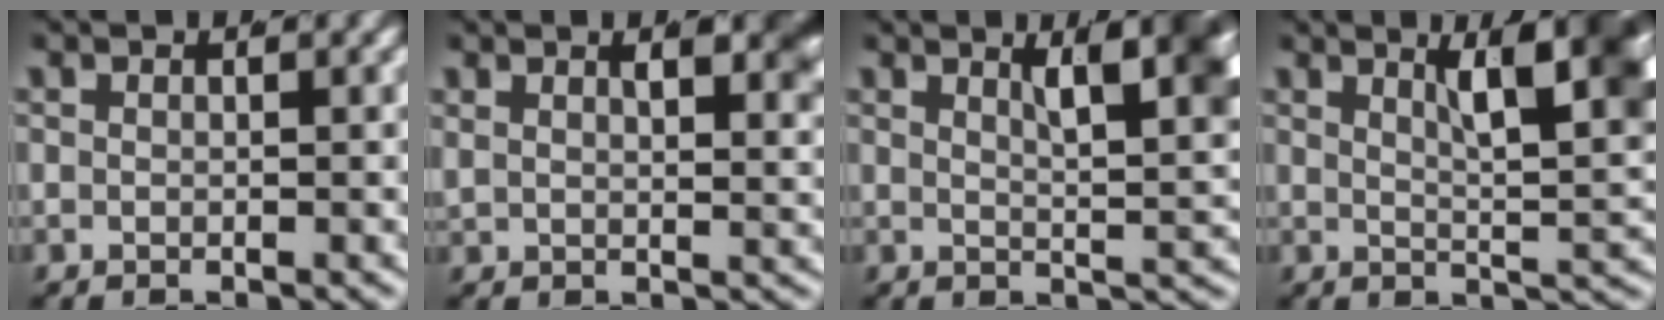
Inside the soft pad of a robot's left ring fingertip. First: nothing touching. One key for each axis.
{"total": 4.2, "fx": 1.9, "fy": 1.2, "fz": 3.6, "tx": -0.029, "ty": -0.002, "tz": 0.034}
{"total": 7.8, "fx": 3.1, "fy": 2.4, "fz": 6.8, "tx": -0.069, "ty": -0.002, "tz": 0.049}
{"total": 9.9, "fx": 3.3, "fy": 3.4, "fz": 8.7, "tx": -0.093, "ty": -0.004, "tz": 0.053}